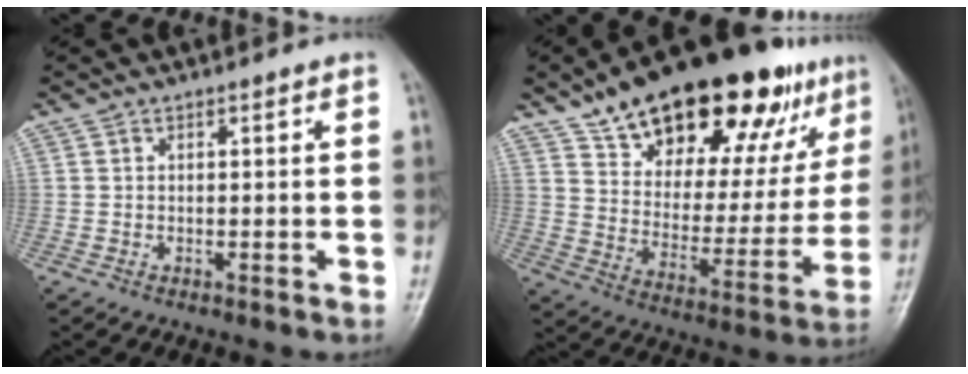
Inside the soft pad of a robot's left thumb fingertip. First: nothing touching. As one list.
[{"total": 29.9, "force": [19.1, 12.9, 19.0], "torque": [-0.250, -0.041, 0.294]}]